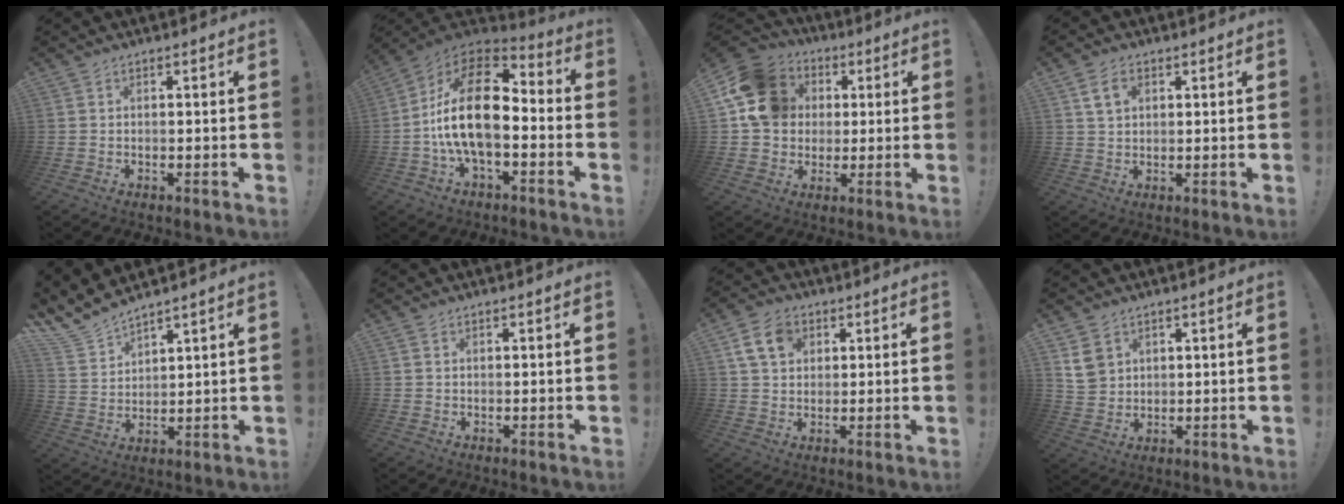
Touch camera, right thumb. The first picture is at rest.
{"total": 20.7, "force": [-0.4, 10.5, 17.9], "torque": [-0.336, 0.012, -0.005]}
{"total": 16.8, "force": [3.9, 14.1, 8.1], "torque": [-0.125, -0.002, 0.079]}
{"total": 5.4, "force": [2.3, 3.7, 3.2], "torque": [-0.052, 0.001, 0.043]}
{"total": 7.7, "force": [7.3, 2.1, 1.4], "torque": [-0.056, -0.057, 0.142]}
{"total": 0.6, "force": [0.4, 0.4, 0.3], "torque": [-0.004, 0.001, 0.006]}
{"total": 9.8, "force": [4.1, 7.2, 5.3], "torque": [-0.089, 0.000, 0.082]}
{"total": 7.1, "force": [3.9, 5.5, 2.3], "torque": [-0.027, -0.014, 0.079]}